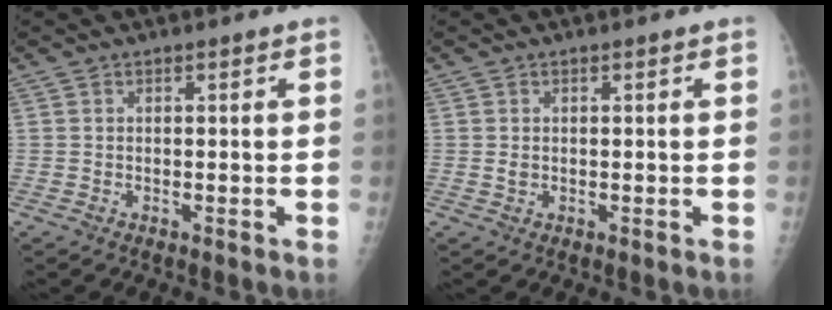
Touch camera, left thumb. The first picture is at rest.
{"total": 0.9, "force": [0.1, 0.7, 0.5], "torque": [-0.007, -0.001, 0.005]}